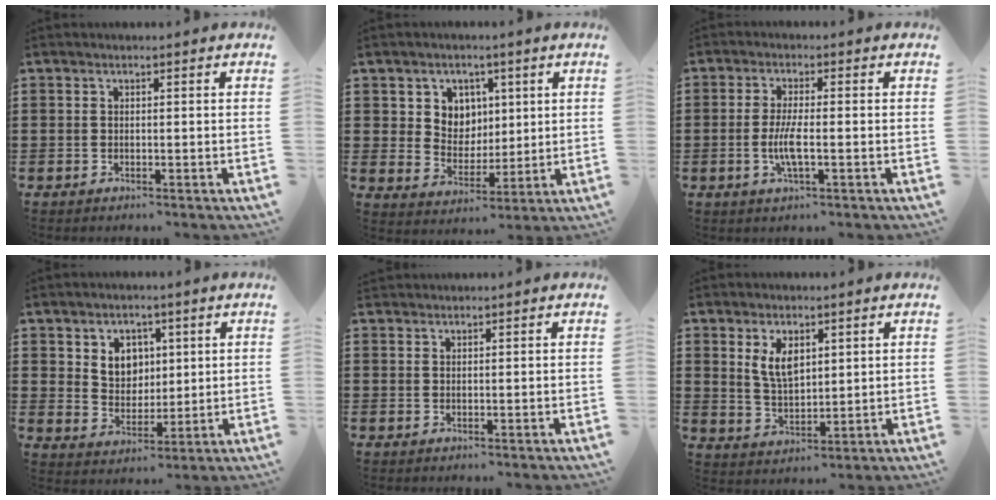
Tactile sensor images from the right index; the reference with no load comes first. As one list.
[{"total": 5.6, "force": [2.4, 5.0, 0.7], "torque": [-0.037, 0.003, 0.043]}, {"total": 4.6, "force": [-1.0, 0.9, 4.4], "torque": [-0.098, -0.006, -0.025]}, {"total": 5.3, "force": [2.3, 4.5, 1.7], "torque": [-0.040, 0.006, 0.038]}, {"total": 0.8, "force": [0.8, 0.2, -0.1], "torque": [0.001, 0.001, 0.016]}, {"total": 5.2, "force": [2.4, 2.6, 3.8], "torque": [-0.074, 0.001, 0.041]}]